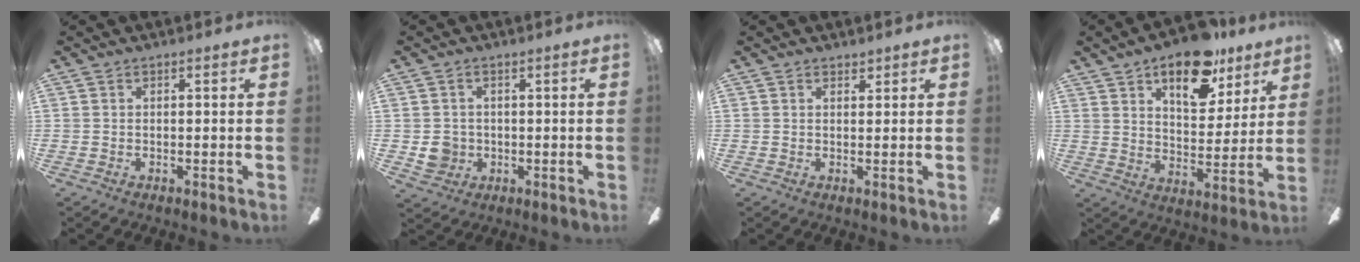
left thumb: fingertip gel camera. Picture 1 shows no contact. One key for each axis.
{"total": 4.4, "fx": -0.2, "fy": 4.3, "fz": 1.1, "tx": -0.011, "ty": 0.007, "tz": -0.001}
{"total": 1.2, "fx": 1.1, "fy": 0.5, "fz": 0.1, "tx": 0.005, "ty": -0.003, "tz": 0.020}
{"total": 15.8, "fx": 10.6, "fy": 7.6, "fz": 9.0, "tx": -0.123, "ty": -0.053, "tz": 0.181}